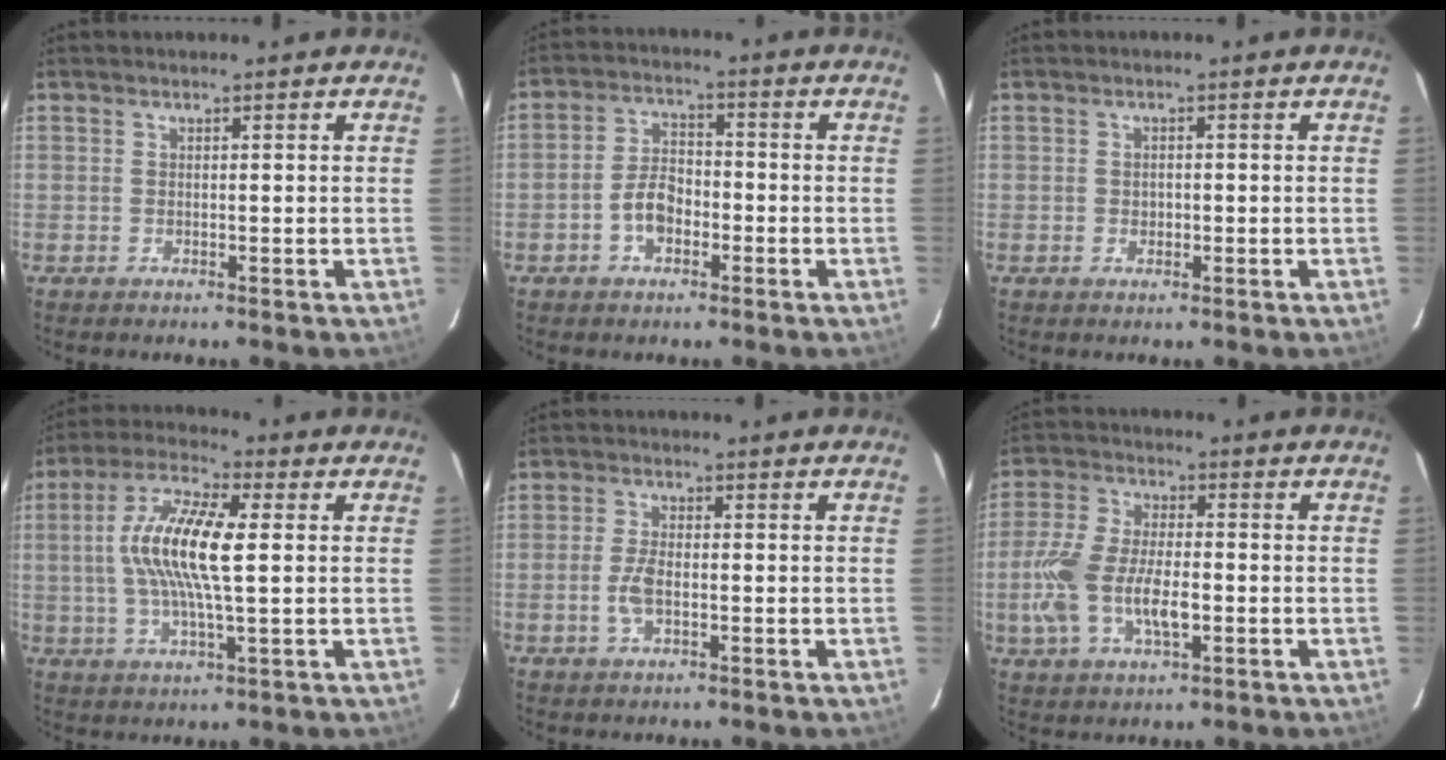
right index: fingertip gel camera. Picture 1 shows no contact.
{"total": 5.9, "force": [-2.5, 3.6, 3.9], "torque": [-0.078, 0.016, -0.042]}
{"total": 1.3, "force": [-0.3, 1.1, 0.6], "torque": [-0.007, 0.002, -0.004]}
{"total": 13.2, "force": [1.2, 3.0, 12.8], "torque": [-0.251, 0.011, 0.016]}
{"total": 4.3, "force": [-1.2, 1.9, 3.6], "torque": [-0.079, 0.001, -0.023]}
{"total": 12.9, "force": [-3.0, 5.8, 11.1], "torque": [-0.243, 0.000, -0.055]}